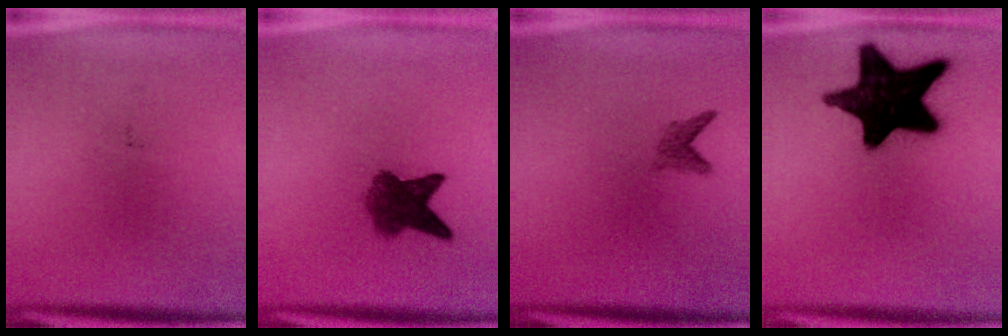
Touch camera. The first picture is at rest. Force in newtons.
{"total": 5.7}
{"total": 1.7}
{"total": 18.3}